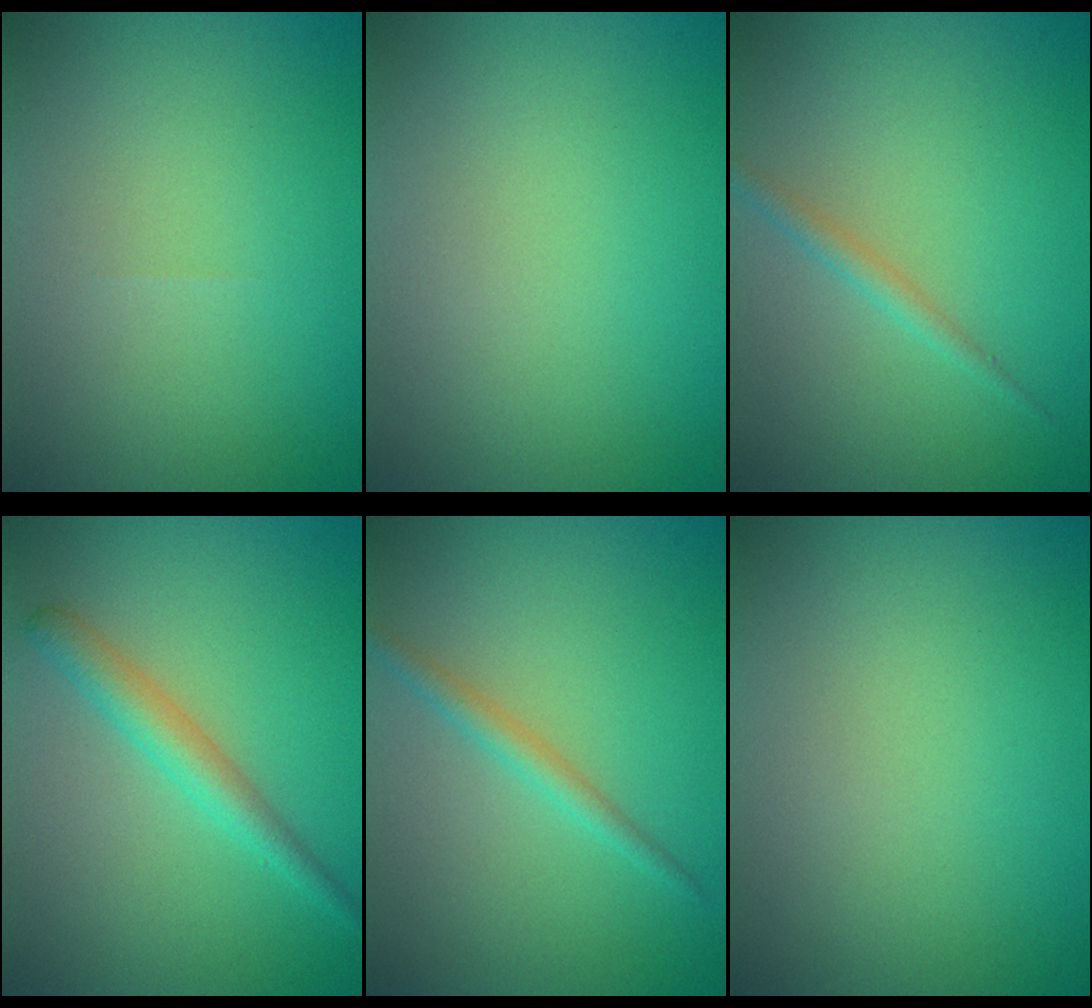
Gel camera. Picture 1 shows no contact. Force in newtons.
{"total": 0.0}
{"total": 1.3, "press": 1.3, "slide": 0.1}
{"total": 2.7, "press": 2.7, "slide": 0.1}
{"total": 1.7, "press": 1.7, "slide": 0.1}
{"total": 0.0}